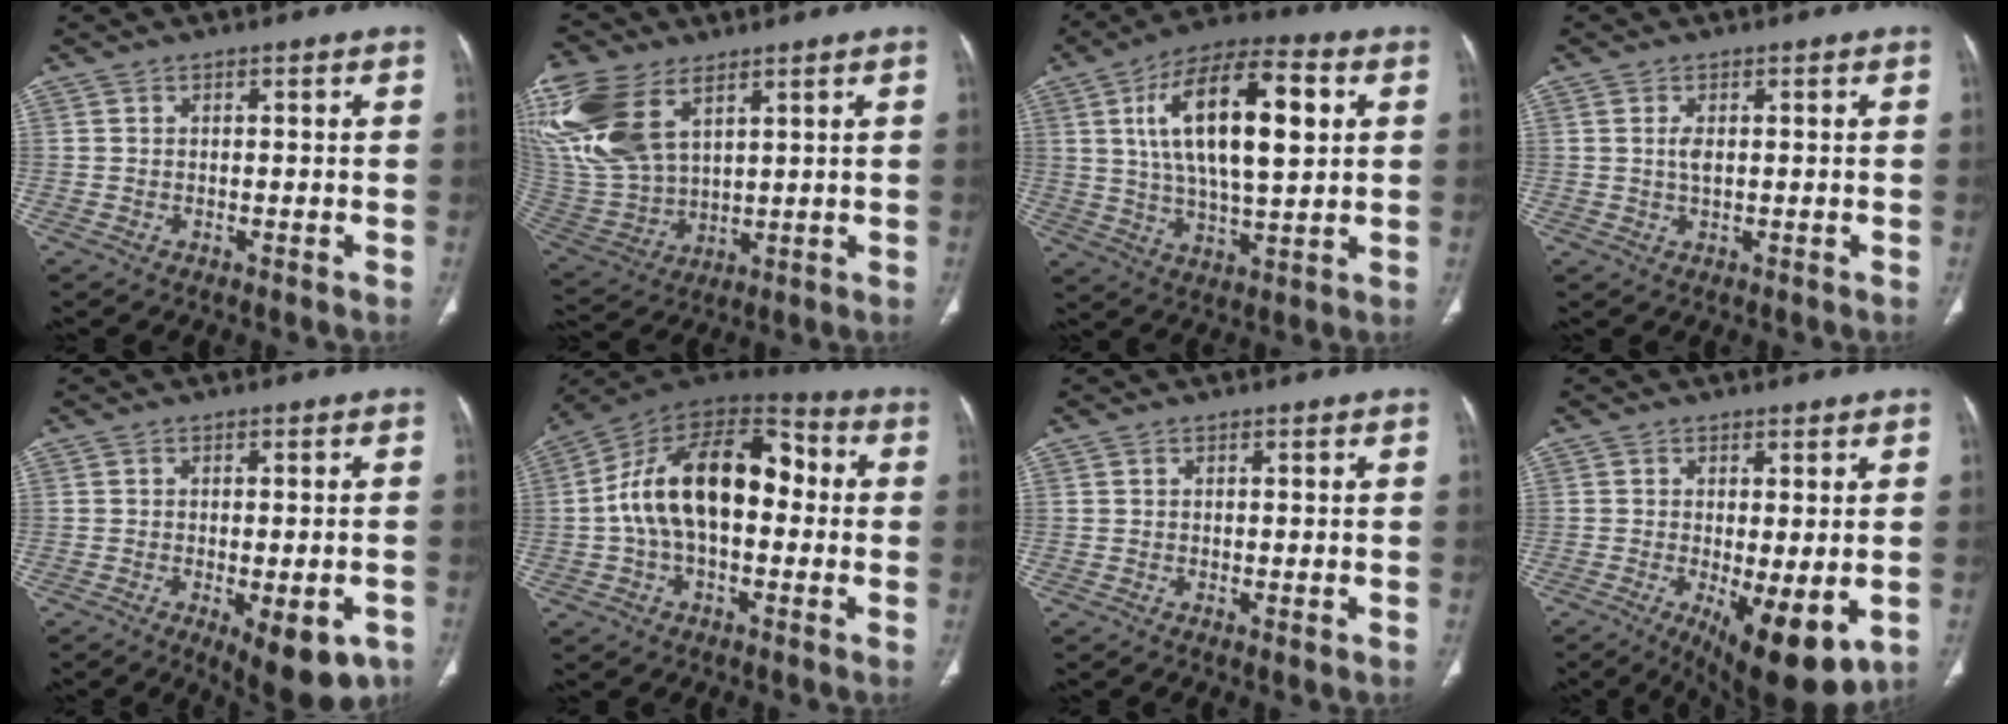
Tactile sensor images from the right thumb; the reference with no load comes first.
{"total": 22.5, "force": [10.3, 13.0, 15.2], "torque": [-0.364, -0.011, 0.214]}
{"total": 20.3, "force": [5.1, 8.1, 17.9], "torque": [-0.298, 0.005, 0.083]}
{"total": 2.0, "force": [0.3, 0.9, 1.7], "torque": [-0.037, -0.001, 0.008]}
{"total": 10.6, "force": [-5.0, 4.2, 8.4], "torque": [-0.098, 0.004, -0.060]}
{"total": 19.7, "force": [0.4, 11.4, 16.1], "torque": [-0.262, 0.048, -0.001]}
{"total": 0.8, "force": [-0.2, 0.2, 0.7], "torque": [-0.019, -0.005, -0.004]}
{"total": 12.3, "force": [-3.5, 4.1, 11.0], "torque": [-0.163, -0.026, -0.042]}